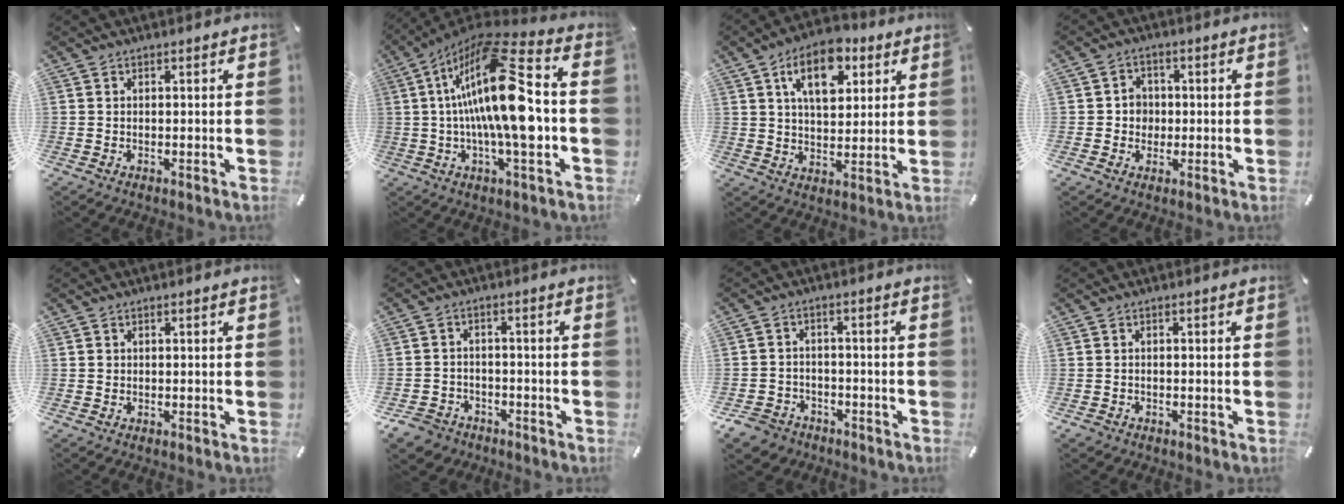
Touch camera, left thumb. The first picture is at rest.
{"total": 21.6, "force": [0.6, 6.2, 20.7], "torque": [-0.392, -0.011, -0.003]}
{"total": 12.5, "force": [6.0, 7.4, 8.1], "torque": [-0.120, -0.010, 0.103]}
{"total": 4.4, "force": [-0.5, 4.3, 0.8], "torque": [-0.017, 0.011, -0.011]}
{"total": 0.6, "force": [0.0, 0.6, 0.1], "torque": [-0.002, 0.005, -0.003]}
{"total": 5.3, "force": [-3.6, 3.7, 0.9], "torque": [-0.029, 0.016, -0.073]}
{"total": 5.7, "force": [-3.8, 4.1, 1.0], "torque": [-0.035, 0.020, -0.078]}
{"total": 1.1, "force": [-0.6, 0.9, 0.0], "torque": [0.000, 0.004, -0.015]}